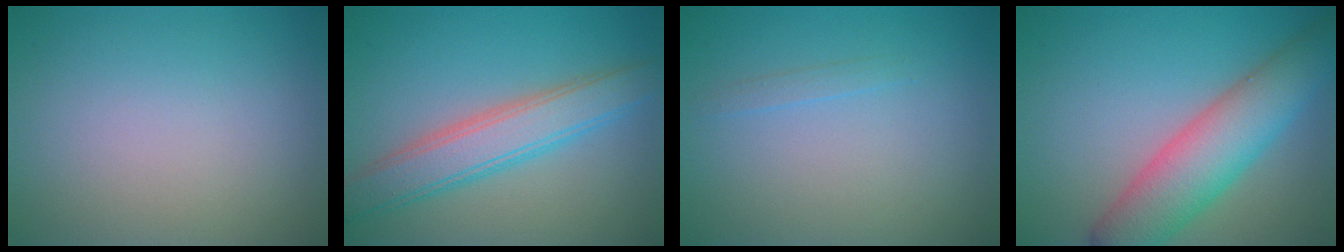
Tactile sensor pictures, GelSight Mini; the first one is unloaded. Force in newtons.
{"total": 5.0, "press": 5.0, "slide": 0.2}
{"total": 0.7, "press": 0.7, "slide": 0.0}
{"total": 7.2, "press": 7.2, "slide": 0.1}